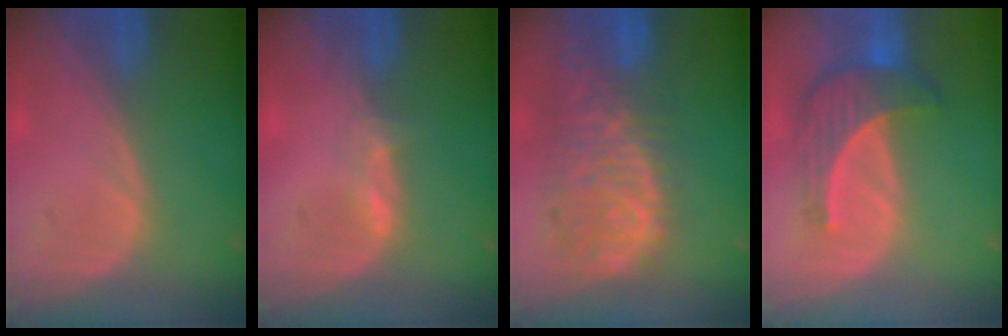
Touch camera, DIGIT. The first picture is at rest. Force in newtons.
{"total": 1.6, "press": 1.5, "slide": 0.6}
{"total": 11.2, "press": 9.6, "slide": 5.8}
{"total": 7.3, "press": 6.8, "slide": 2.7}